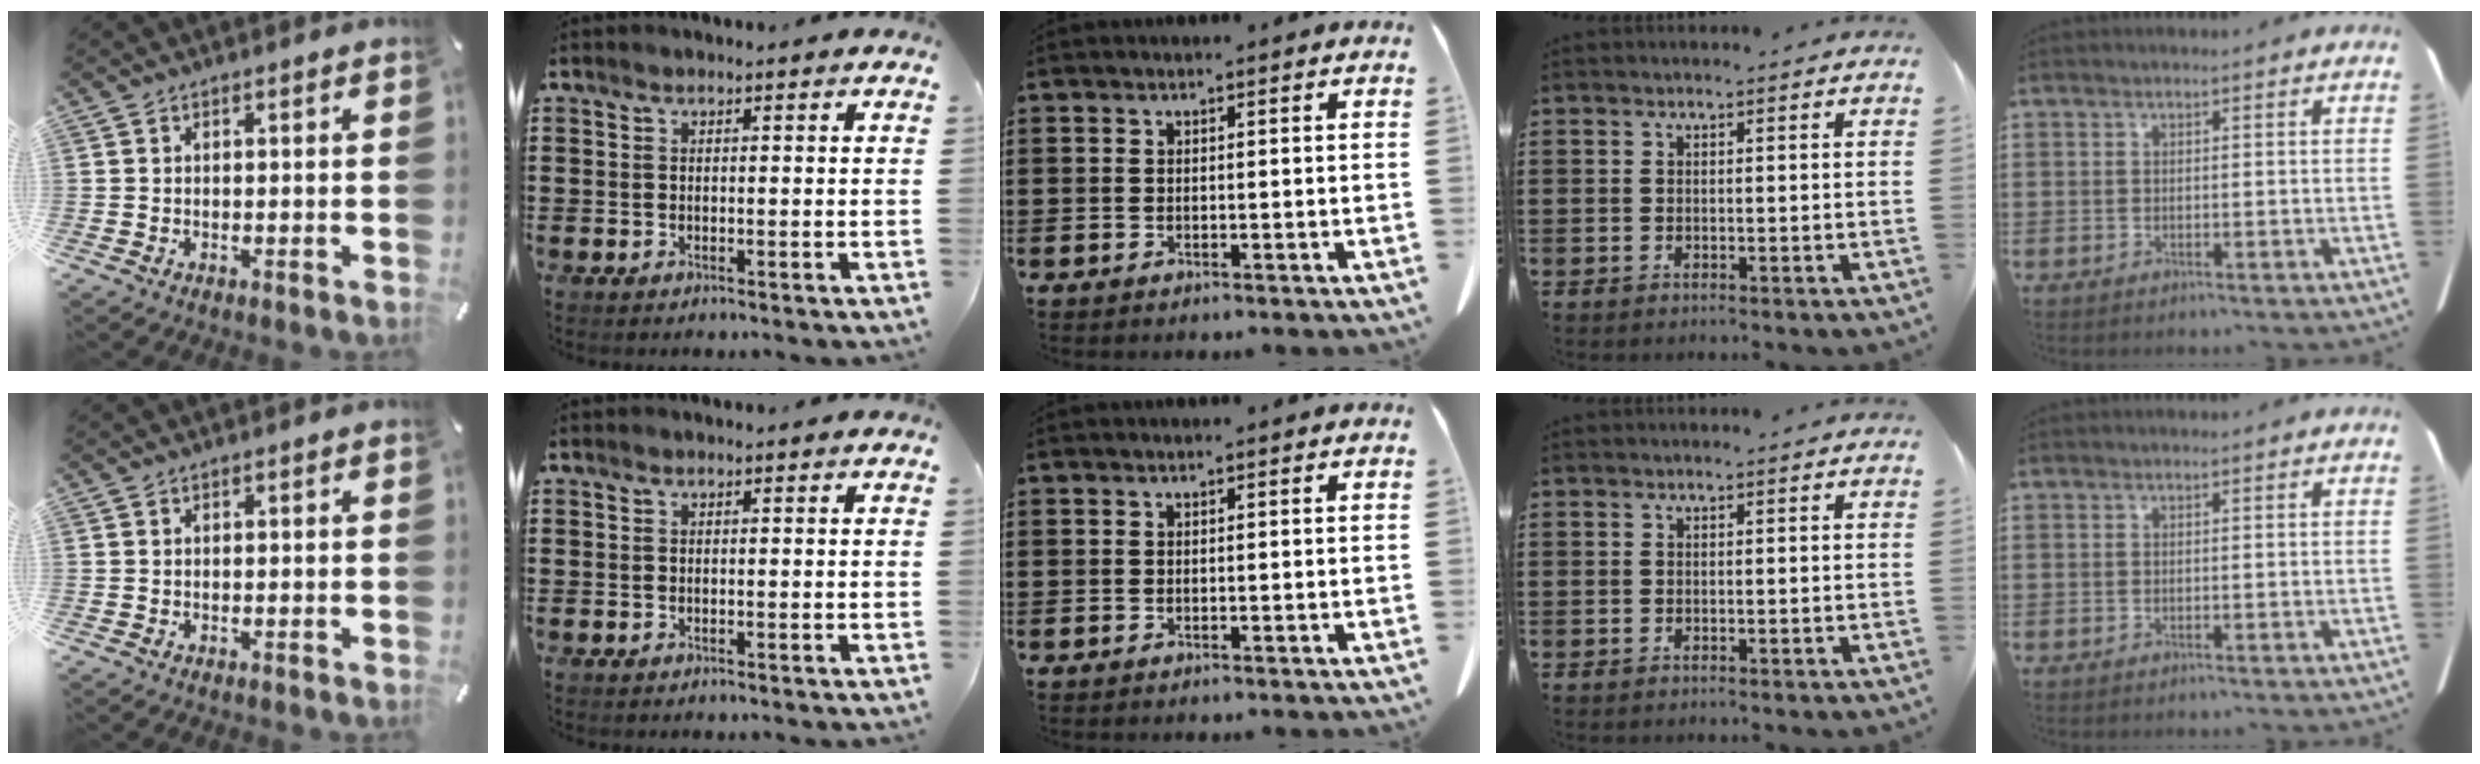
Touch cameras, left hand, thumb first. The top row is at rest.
{}